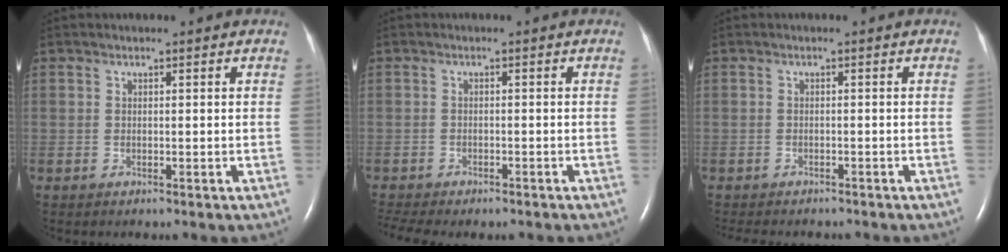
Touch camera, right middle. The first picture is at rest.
{"total": 7.4, "force": [-6.3, 2.0, 3.3], "torque": [-0.054, 0.002, -0.085]}
{"total": 7.7, "force": [-6.6, 2.4, 2.9], "torque": [-0.043, -0.002, -0.081]}